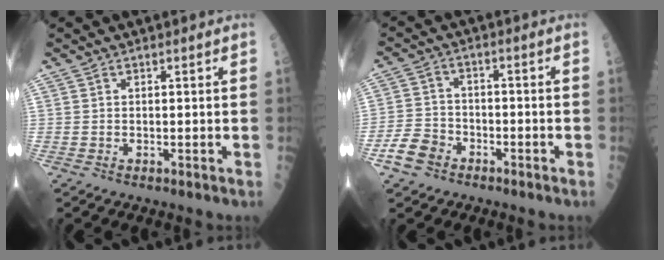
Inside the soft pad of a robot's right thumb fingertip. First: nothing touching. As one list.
[{"total": 6.1, "force": [-3.6, 4.2, 2.5], "torque": [-0.044, 0.025, -0.067]}]